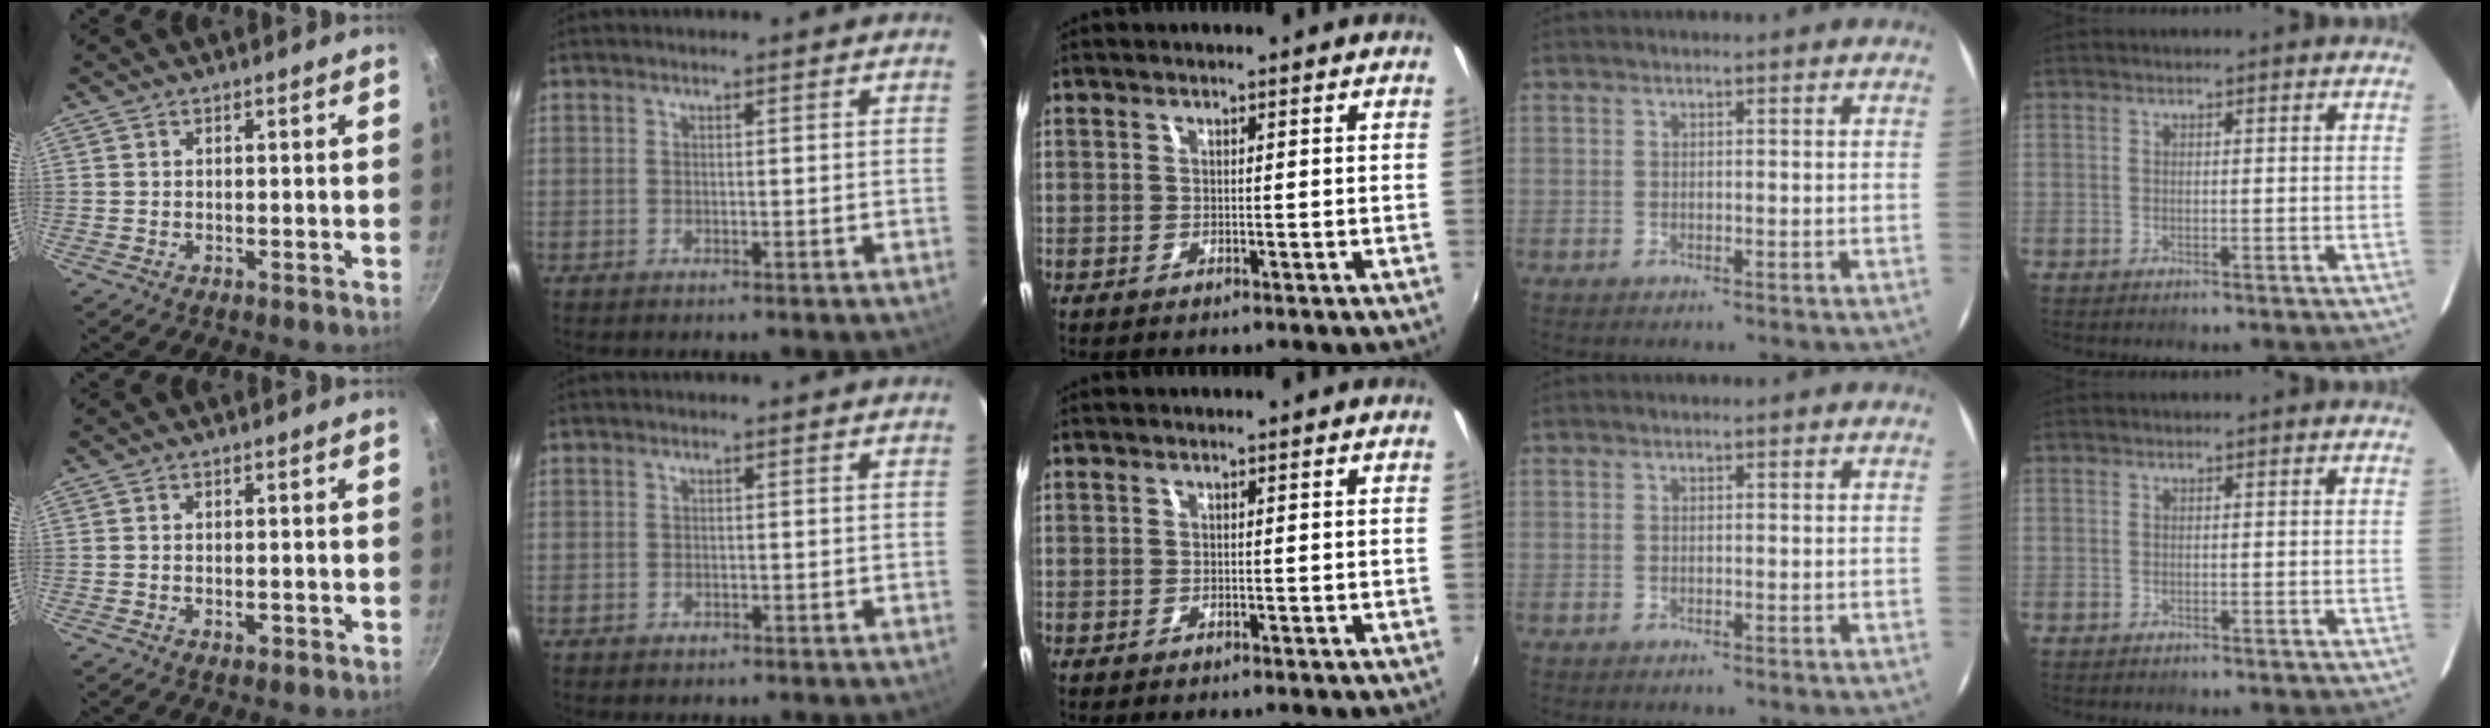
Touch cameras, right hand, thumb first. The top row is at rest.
{"thumb": {"total": 1.4, "force": [-0.5, 0.8, 1.1], "torque": [-0.017, 0.001, -0.009]}, "index": {"total": 1.0, "force": [-0.6, 0.7, 0.1], "torque": [-0.003, 0.000, -0.008]}}